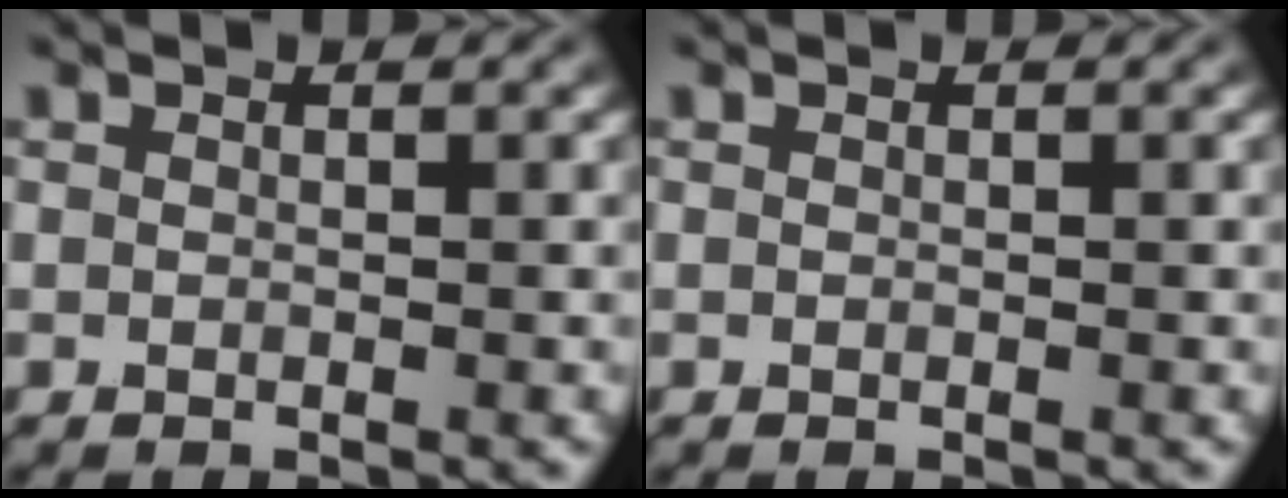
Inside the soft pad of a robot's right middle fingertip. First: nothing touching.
{"total": 0.0}